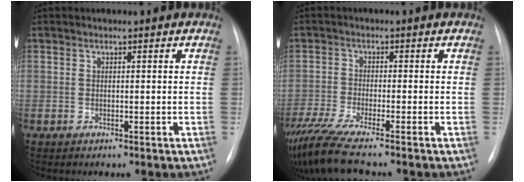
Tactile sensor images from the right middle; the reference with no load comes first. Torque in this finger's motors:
{"motor_torque": [1.10, -1.03, 0.32, 0.09]}